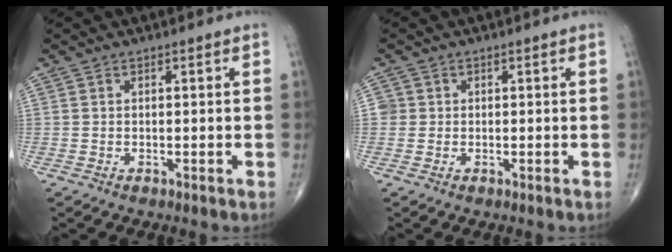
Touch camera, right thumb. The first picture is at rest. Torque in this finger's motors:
{"motor_torque": [-0.17, 0.14, 0.14, 0.17, -0.02]}